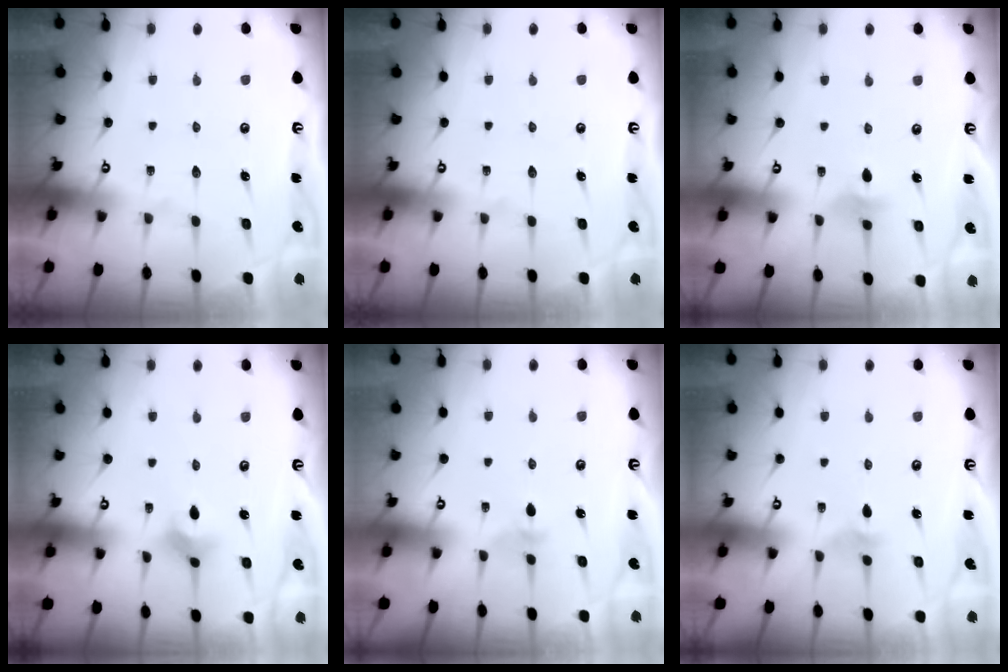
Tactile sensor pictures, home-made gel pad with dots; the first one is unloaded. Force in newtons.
{"total": 0.0}
{"total": 4.0, "press": 3.8, "slide": 1.1}
{"total": 2.7, "press": 2.7, "slide": 0.5}
{"total": 3.2, "press": 3.1, "slide": 0.7}
{"total": 2.3, "press": 2.3, "slide": 0.6}